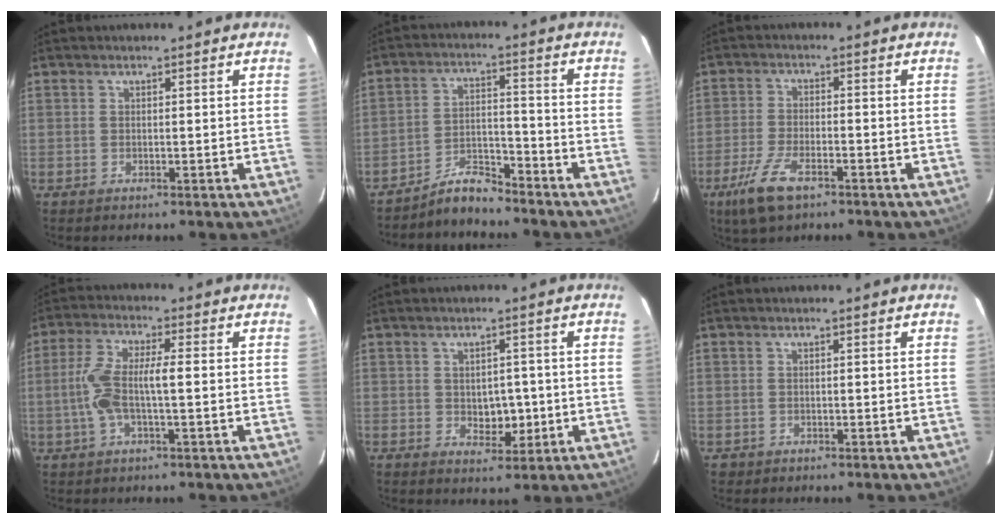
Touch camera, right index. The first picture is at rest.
{"total": 5.4, "force": [-5.3, 0.8, 1.0], "torque": [-0.017, 0.005, -0.094]}
{"total": 7.0, "force": [-4.3, 2.1, 5.1], "torque": [-0.114, -0.013, -0.075]}
{"total": 7.5, "force": [-0.8, 1.5, 7.3], "torque": [-0.161, 0.017, -0.018]}
{"total": 4.2, "force": [-0.5, 2.9, 3.0], "torque": [-0.034, 0.004, 0.001]}
{"total": 0.6, "force": [-0.3, 0.6, -0.1], "torque": [-0.005, 0.004, -0.002]}